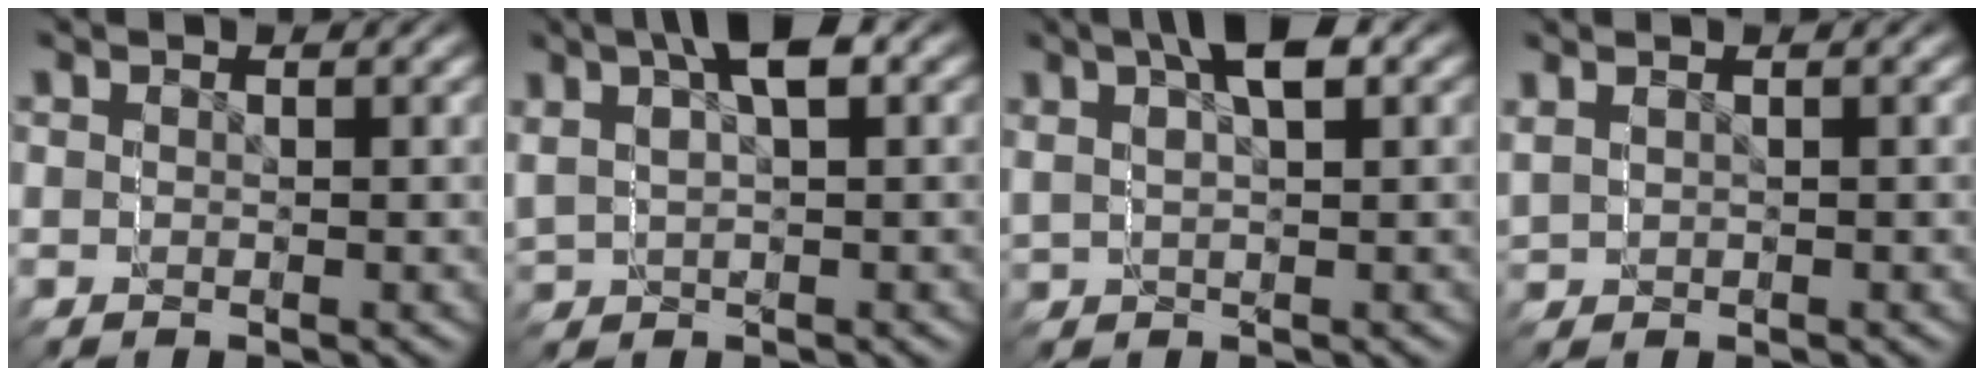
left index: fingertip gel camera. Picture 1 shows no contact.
{"total": 2.2, "force": [1.6, 1.2, 0.9], "torque": [-0.046, 0.001, 0.027]}
{"total": 1.8, "force": [1.6, 0.5, 0.8], "torque": [-0.033, 0.005, 0.023]}
{"total": 0.7, "force": [0.2, 0.6, -0.3], "torque": [-0.014, -0.001, 0.009]}